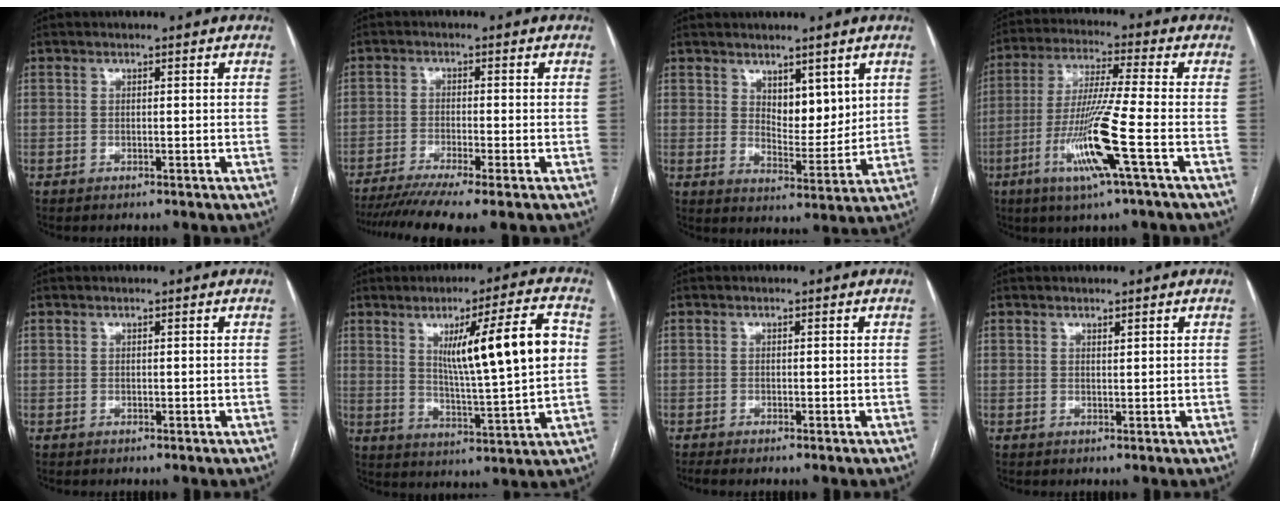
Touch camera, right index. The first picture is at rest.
{"total": 9.8, "force": [-7.7, -0.3, 6.0], "torque": [-0.094, -0.018, -0.123]}
{"total": 6.5, "force": [3.3, 3.0, 4.7], "torque": [-0.073, -0.013, 0.062]}
{"total": 12.6, "force": [-4.6, -1.3, 11.7], "torque": [-0.233, -0.021, -0.092]}
{"total": 0.0}
{"total": 14.8, "force": [3.4, 0.3, 14.4], "torque": [-0.223, 0.001, 0.057]}
{"total": 0.7, "force": [-0.5, -0.1, 0.5], "torque": [-0.013, -0.003, -0.013]}
{"total": 0.7, "force": [0.7, 0.1, 0.3], "torque": [-0.007, -0.003, 0.012]}